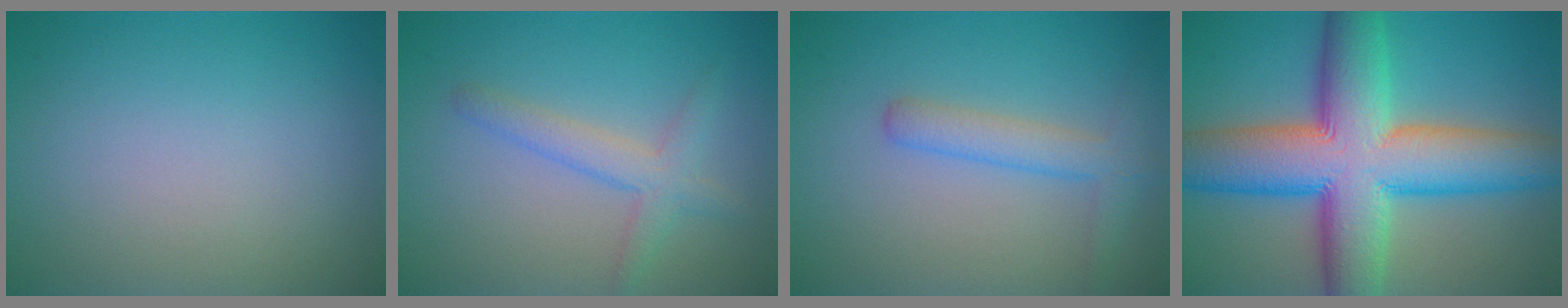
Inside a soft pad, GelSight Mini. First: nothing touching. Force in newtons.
{"total": 2.8, "press": 2.8, "slide": 0.1}
{"total": 2.9, "press": 2.9, "slide": 0.2}
{"total": 14.0, "press": 13.9, "slide": 0.5}